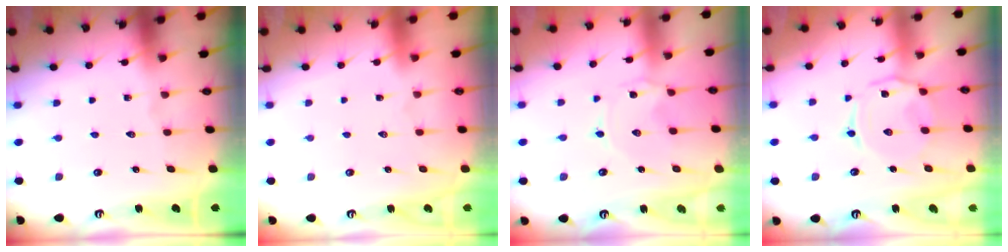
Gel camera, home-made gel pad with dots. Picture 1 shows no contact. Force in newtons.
{"total": 1.6, "press": 1.6, "slide": 0.1}
{"total": 0.0}
{"total": 5.6, "press": 5.6, "slide": 0.6}